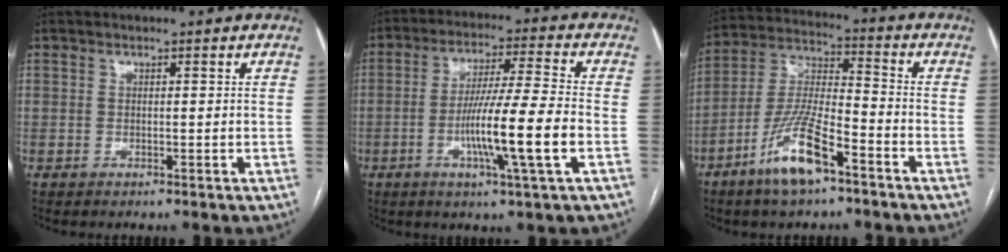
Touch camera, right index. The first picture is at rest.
{"total": 12.3, "force": [-3.3, -1.1, 11.8], "torque": [-0.216, -0.010, -0.065]}
{"total": 12.0, "force": [-7.0, 2.4, 9.4], "torque": [-0.196, -0.009, -0.133]}